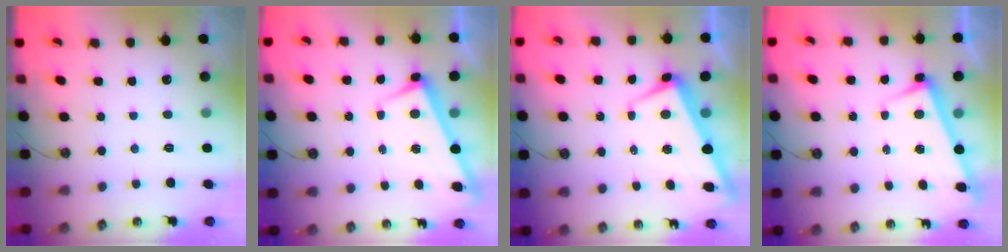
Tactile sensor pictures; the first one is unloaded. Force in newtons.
{"total": 2.8, "press": 2.8, "slide": 0.5}
{"total": 0.8, "press": 0.3, "slide": 0.8}
{"total": 2.9, "press": 2.8, "slide": 0.6}